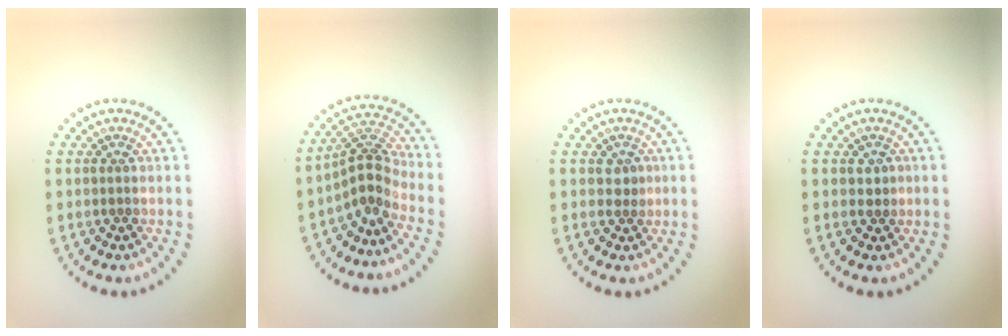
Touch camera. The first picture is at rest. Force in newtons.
{"total": 3.4, "press": 2.4, "slide": 2.4}
{"total": 1.2, "press": 1.1, "slide": 0.5}
{"total": 1.0, "press": 1.0, "slide": 0.4}